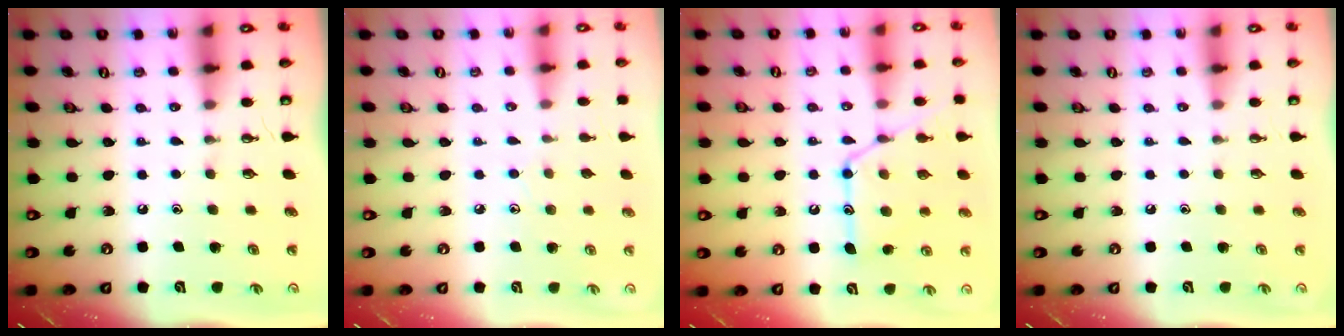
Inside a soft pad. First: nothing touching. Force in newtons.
{"total": 4.9, "press": 4.8, "slide": 0.5}
{"total": 15.9, "press": 15.9, "slide": 1.4}
{"total": 0.0}